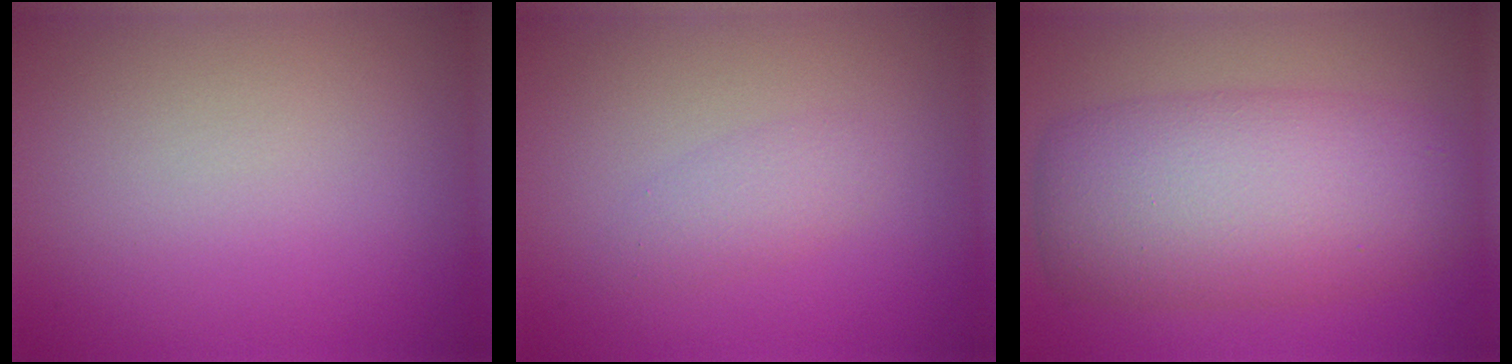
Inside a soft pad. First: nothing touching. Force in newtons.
{"total": 1.5, "press": 1.5, "slide": 0.1}
{"total": 9.4, "press": 9.4, "slide": 0.5}